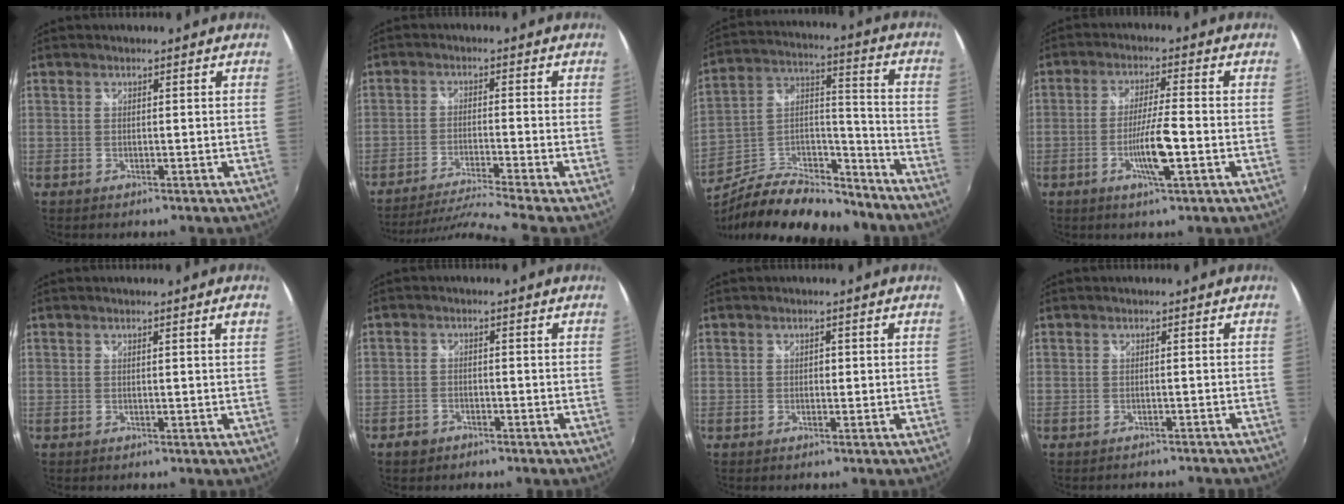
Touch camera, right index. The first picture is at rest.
{"total": 10.2, "force": [-8.9, -2.3, 4.5], "torque": [-0.099, -0.020, -0.149]}
{"total": 20.0, "force": [-15.1, 7.7, 10.7], "torque": [-0.205, 0.019, -0.237]}
{"total": 7.2, "force": [-2.6, 0.3, 6.8], "torque": [-0.126, -0.007, -0.047]}
{"total": 1.4, "force": [0.6, -0.5, 1.2], "torque": [-0.017, 0.000, 0.009]}
{"total": 3.1, "force": [-2.2, 2.1, 0.5], "torque": [-0.024, 0.004, -0.039]}
{"total": 0.8, "force": [-0.1, 0.7, 0.3], "torque": [-0.001, 0.001, -0.003]}
{"total": 4.6, "force": [-4.3, 1.1, 1.3], "torque": [-0.028, -0.016, -0.054]}